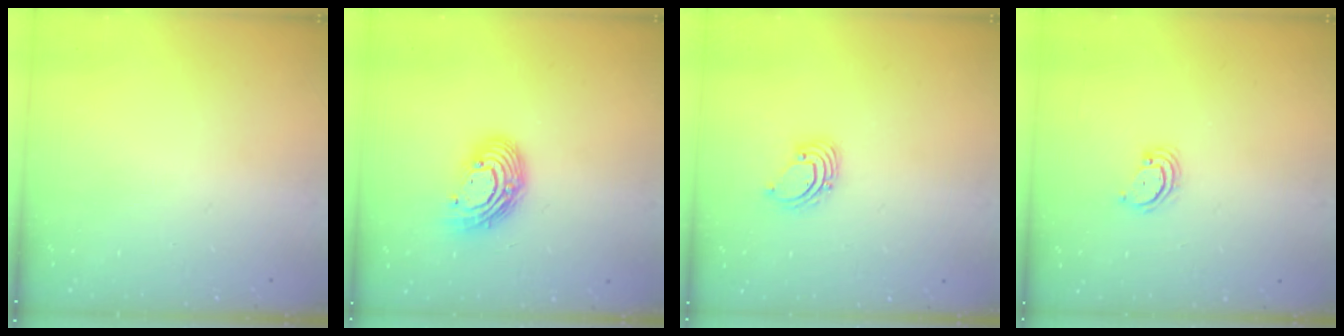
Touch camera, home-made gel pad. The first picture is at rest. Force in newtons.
{"total": 11.9, "press": 11.9, "slide": 1.0}
{"total": 3.1, "press": 3.1, "slide": 0.2}
{"total": 3.1, "press": 3.1, "slide": 0.5}